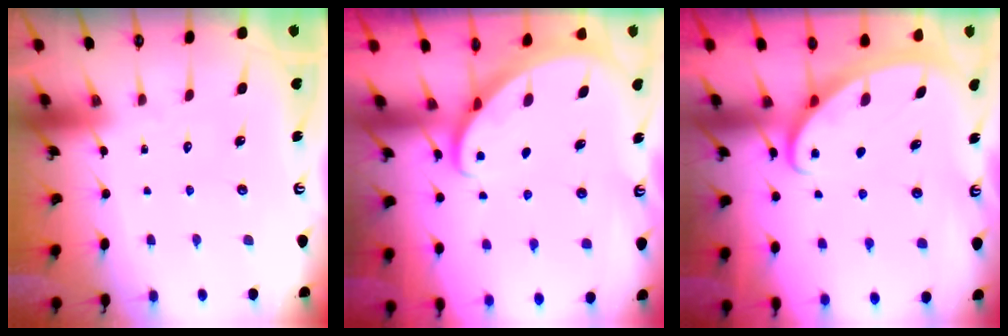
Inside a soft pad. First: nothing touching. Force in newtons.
{"total": 2.5, "press": 2.5, "slide": 0.3}
{"total": 2.5, "press": 2.5, "slide": 0.4}